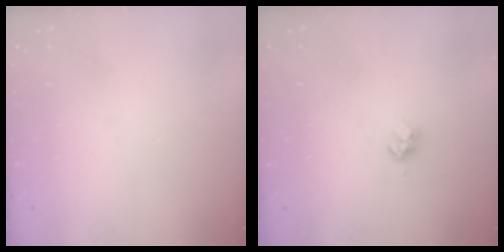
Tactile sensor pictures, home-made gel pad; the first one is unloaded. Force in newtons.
{"total": 4.4, "press": 4.3, "slide": 0.6}